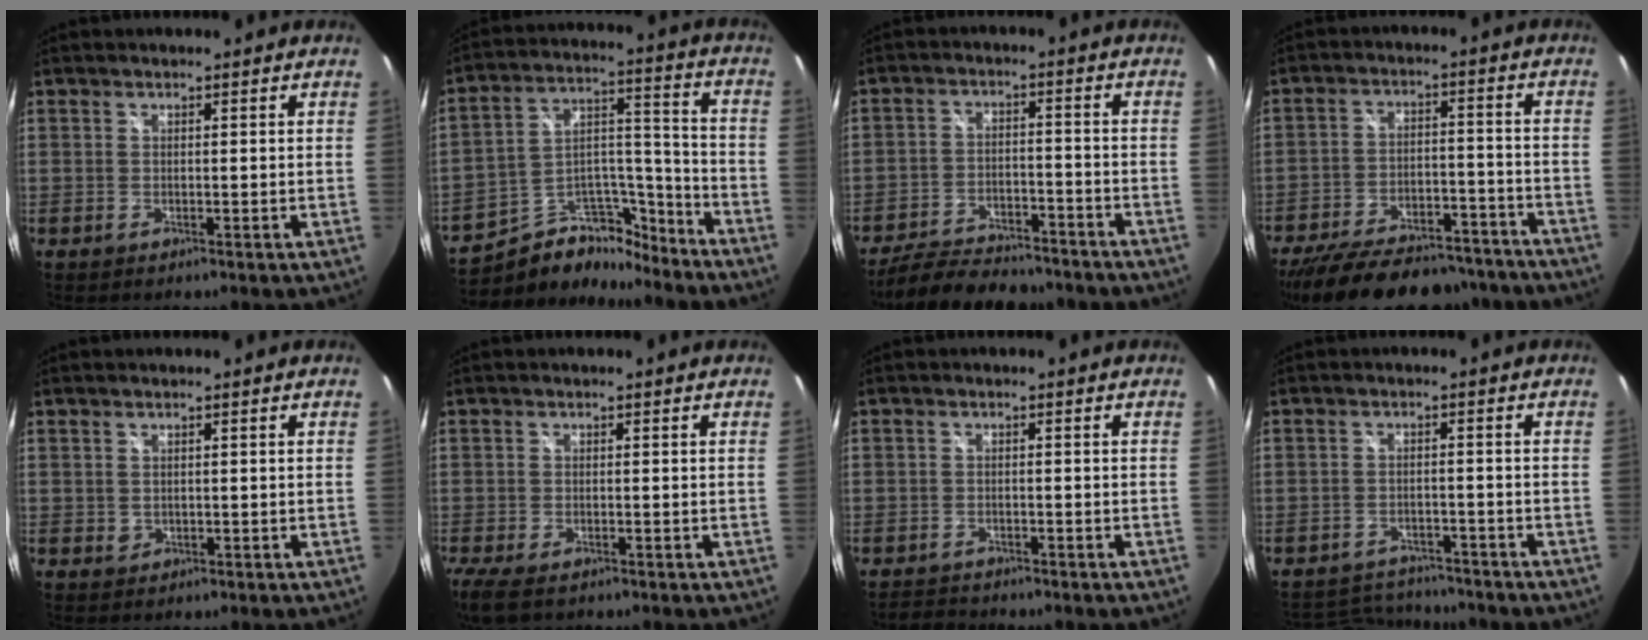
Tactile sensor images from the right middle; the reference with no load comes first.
{"total": 15.3, "force": [-11.7, 7.9, 5.9], "torque": [-0.111, 0.062, -0.177]}
{"total": 13.6, "force": [-11.7, 4.3, 5.3], "torque": [-0.126, -0.002, -0.176]}
{"total": 25.5, "force": [-21.2, 9.2, 10.7], "torque": [-0.214, 0.004, -0.288]}
{"total": 0.8, "force": [0.1, 0.8, 0.2], "torque": [-0.001, 0.000, 0.002]}
{"total": 6.2, "force": [-4.3, 2.2, 3.8], "torque": [-0.089, -0.028, -0.078]}
{"total": 2.4, "force": [-2.3, 0.5, -0.1], "torque": [-0.009, 0.006, -0.043]}
{"total": 10.0, "force": [-9.3, 3.2, 2.1], "torque": [-0.058, 0.017, -0.134]}